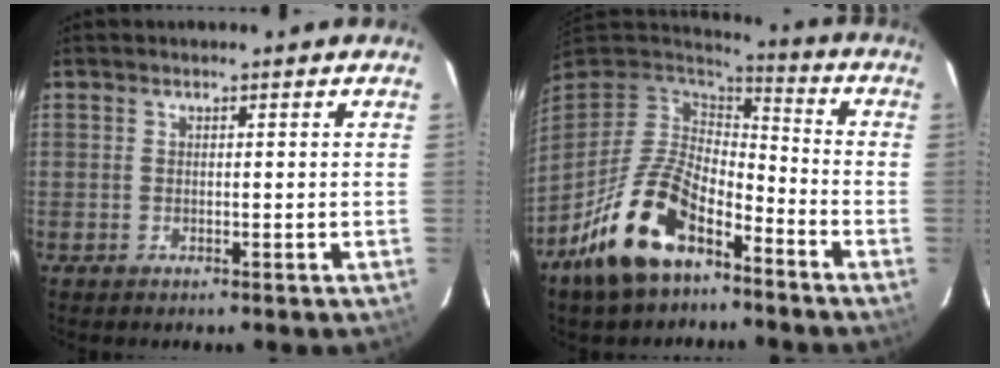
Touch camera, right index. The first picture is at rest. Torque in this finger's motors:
{"motor_torque": [1.14, -1.00, 1.00, 0.21]}